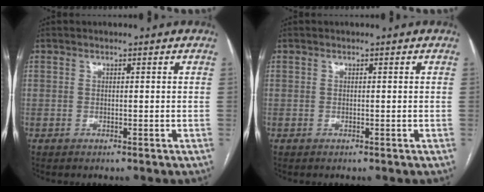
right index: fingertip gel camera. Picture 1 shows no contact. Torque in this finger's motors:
{"motor_torque": [0.00, 0.00, 0.00, 0.00]}